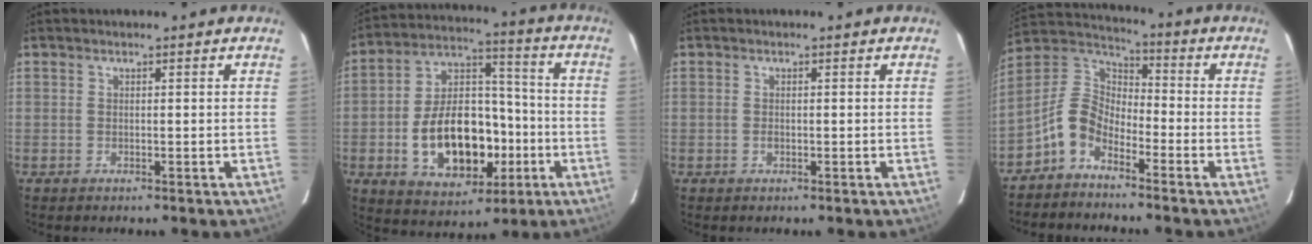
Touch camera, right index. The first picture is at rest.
{"total": 18.6, "force": [-5.0, 11.4, 13.9], "torque": [-0.263, 0.028, -0.060]}
{"total": 0.9, "force": [-0.2, 0.6, 0.6], "torque": [-0.010, 0.001, -0.004]}
{"total": 8.9, "force": [-5.3, 5.2, 5.0], "torque": [-0.108, 0.025, -0.119]}